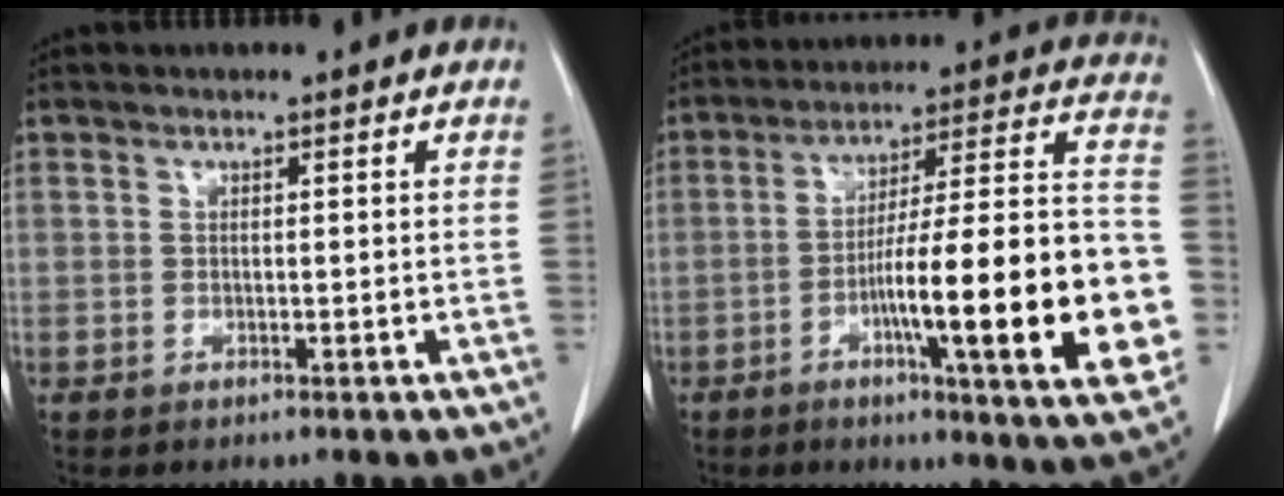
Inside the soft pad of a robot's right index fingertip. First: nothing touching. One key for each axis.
{"total": 23.7, "fx": -5.9, "fy": 1.8, "fz": 22.9, "tx": -0.278, "ty": 0.008, "tz": -0.086}